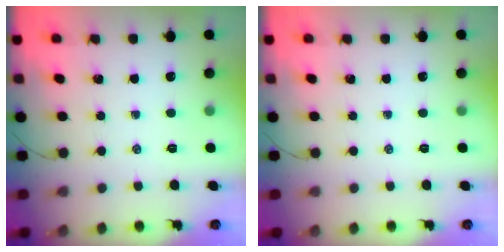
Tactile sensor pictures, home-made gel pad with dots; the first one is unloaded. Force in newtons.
{"total": 0.0}